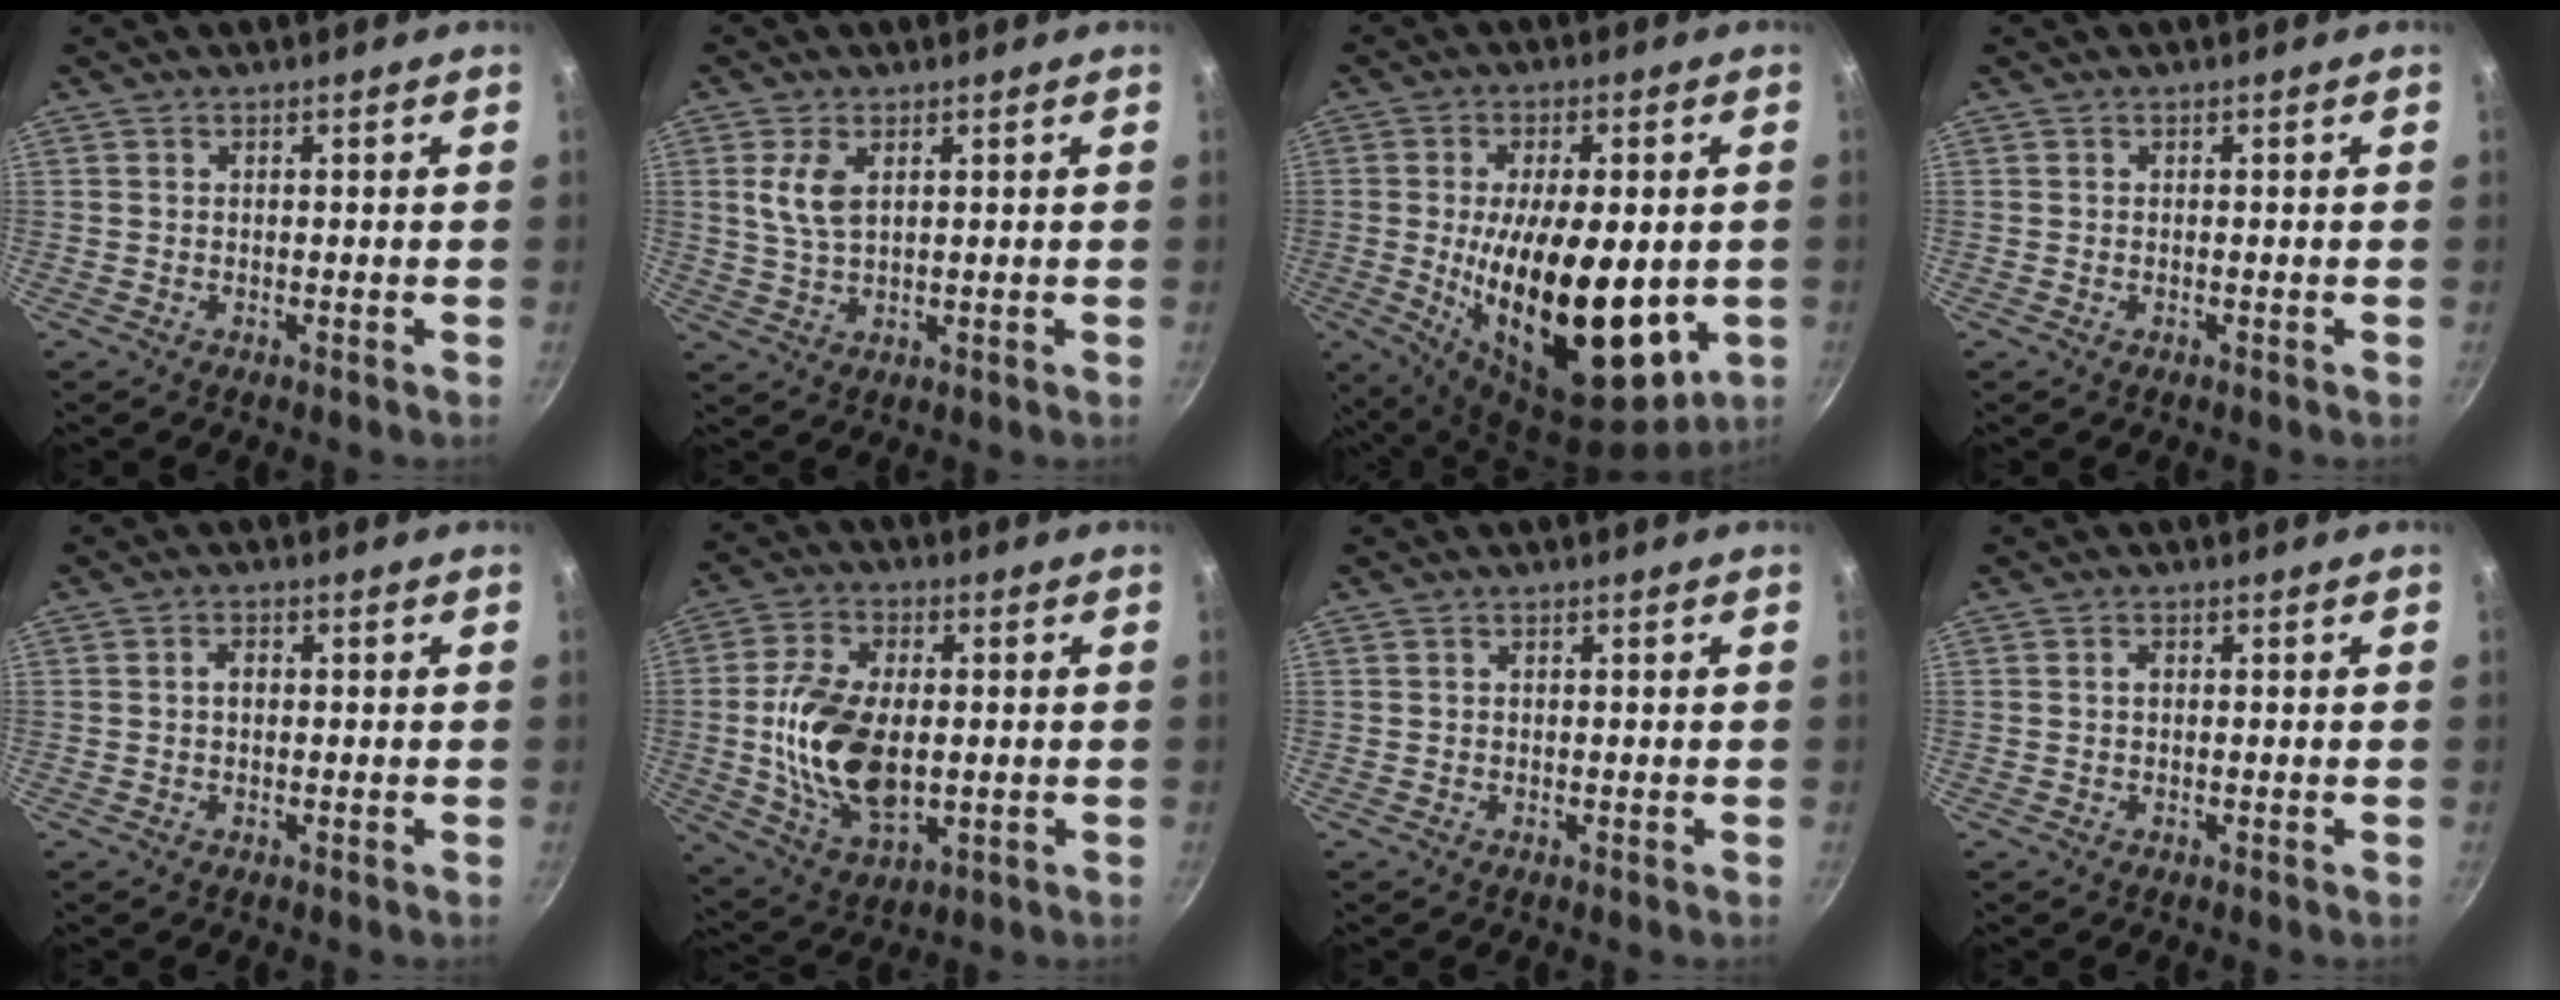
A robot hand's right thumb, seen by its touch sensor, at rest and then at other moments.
{"total": 5.4, "force": [1.8, 2.7, 4.4], "torque": [-0.087, -0.007, 0.037]}
{"total": 22.9, "force": [-2.4, 10.5, 20.2], "torque": [-0.322, -0.018, -0.027]}
{"total": 0.0}
{"total": 2.1, "force": [0.1, 1.5, 1.5], "torque": [-0.017, 0.007, 0.000]}
{"total": 16.4, "force": [-0.5, 9.6, 13.2], "torque": [-0.234, 0.003, -0.005]}
{"total": 0.0}
{"total": 1.2, "force": [0.1, 0.8, 0.9], "torque": [-0.014, 0.004, 0.001]}